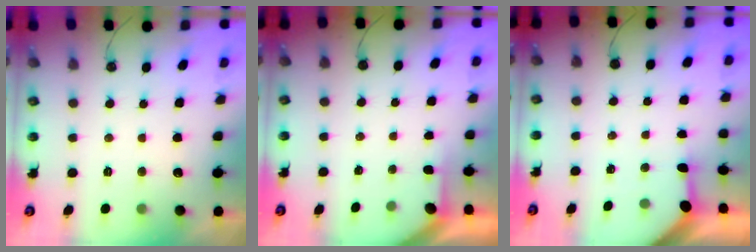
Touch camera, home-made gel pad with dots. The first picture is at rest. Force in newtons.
{"total": 1.5, "press": 1.5, "slide": 0.1}
{"total": 3.2, "press": 3.1, "slide": 0.3}